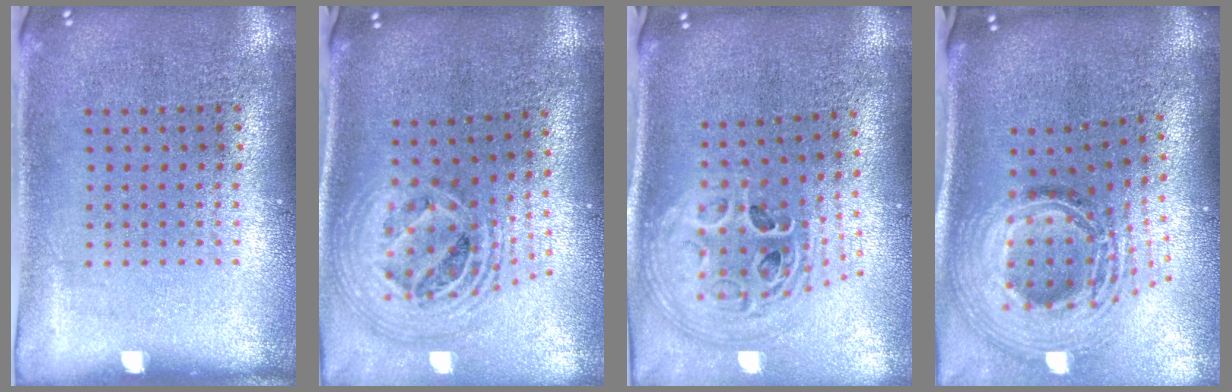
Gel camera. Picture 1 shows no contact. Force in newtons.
{"total": 2.5, "press": 1.9, "slide": 1.7}
{"total": 3.0, "press": 2.0, "slide": 2.2}
{"total": 2.7, "press": 1.8, "slide": 2.0}